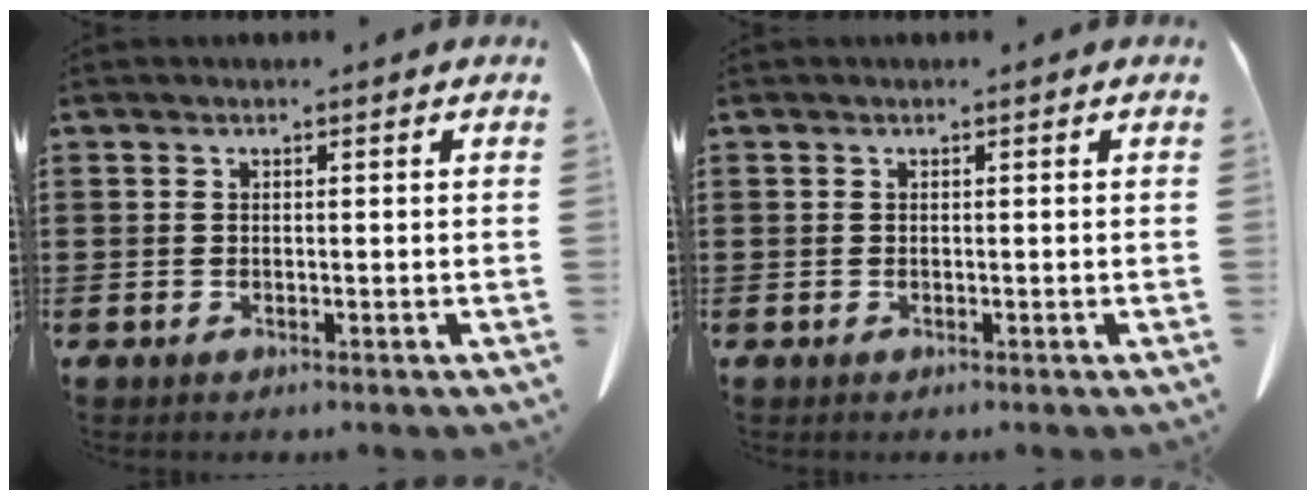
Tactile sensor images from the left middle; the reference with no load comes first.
{"total": 0.0}